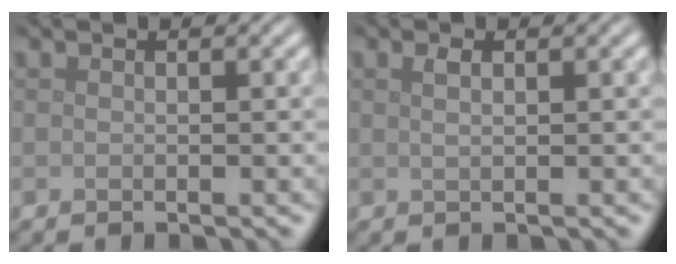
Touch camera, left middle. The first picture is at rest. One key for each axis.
{"total": 1.0, "fx": 0.5, "fy": 0.3, "fz": 0.8, "tx": -0.017, "ty": 0.002, "tz": 0.009}